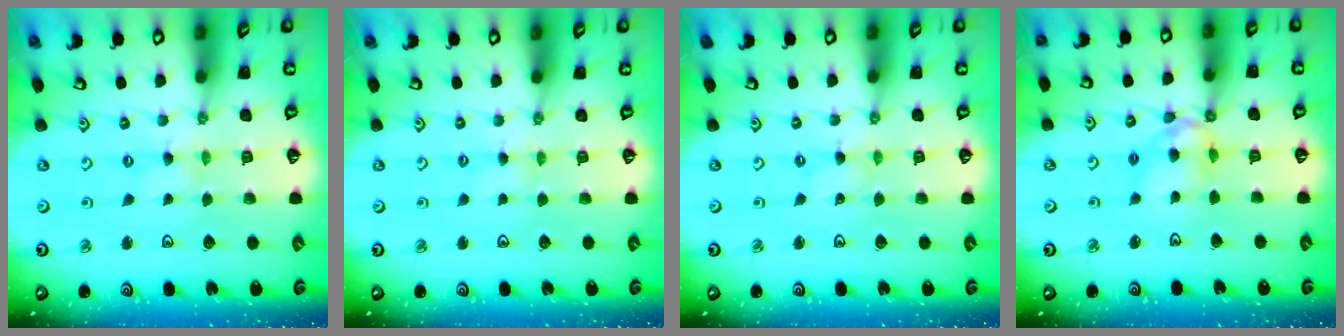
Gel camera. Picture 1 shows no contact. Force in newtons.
{"total": 2.0, "press": 2.0, "slide": 0.3}
{"total": 0.0}
{"total": 10.5, "press": 10.5, "slide": 1.0}